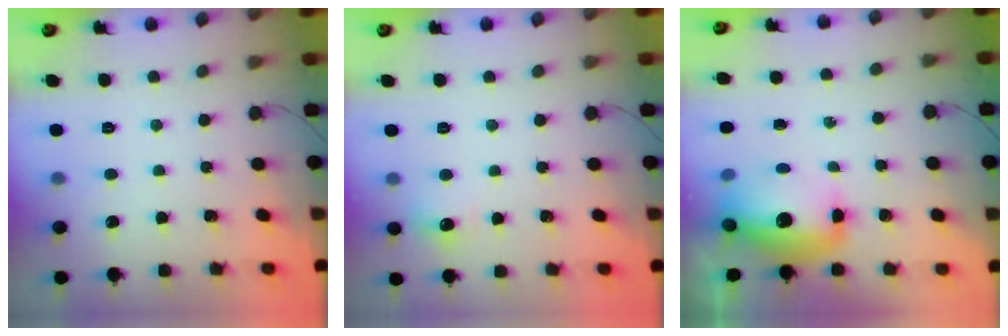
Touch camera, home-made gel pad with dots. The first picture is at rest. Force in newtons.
{"total": 6.0, "press": 5.9, "slide": 1.1}
{"total": 12.8, "press": 12.4, "slide": 2.9}